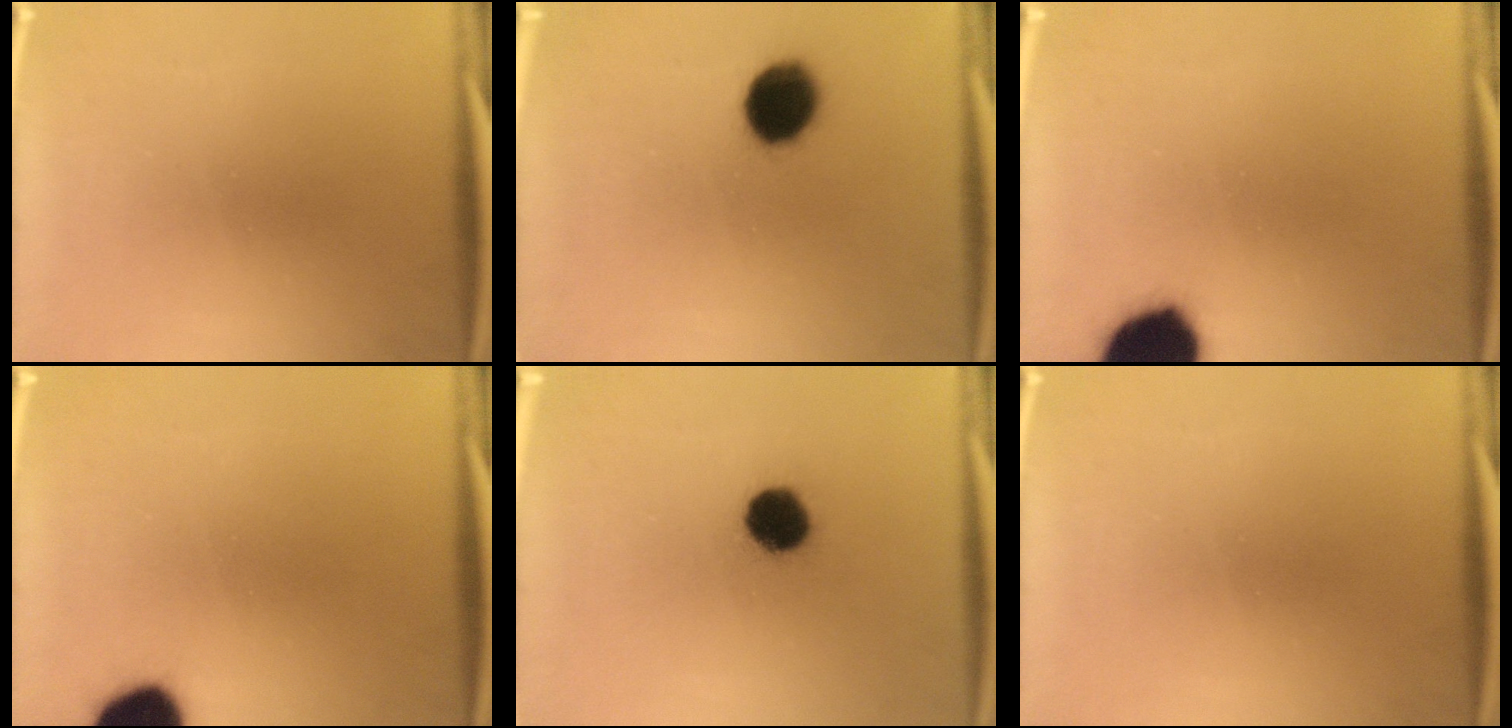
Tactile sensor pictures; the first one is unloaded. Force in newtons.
{"total": 10.3}
{"total": 19.3}
{"total": 15.5}
{"total": 7.6}
{"total": 0.0}